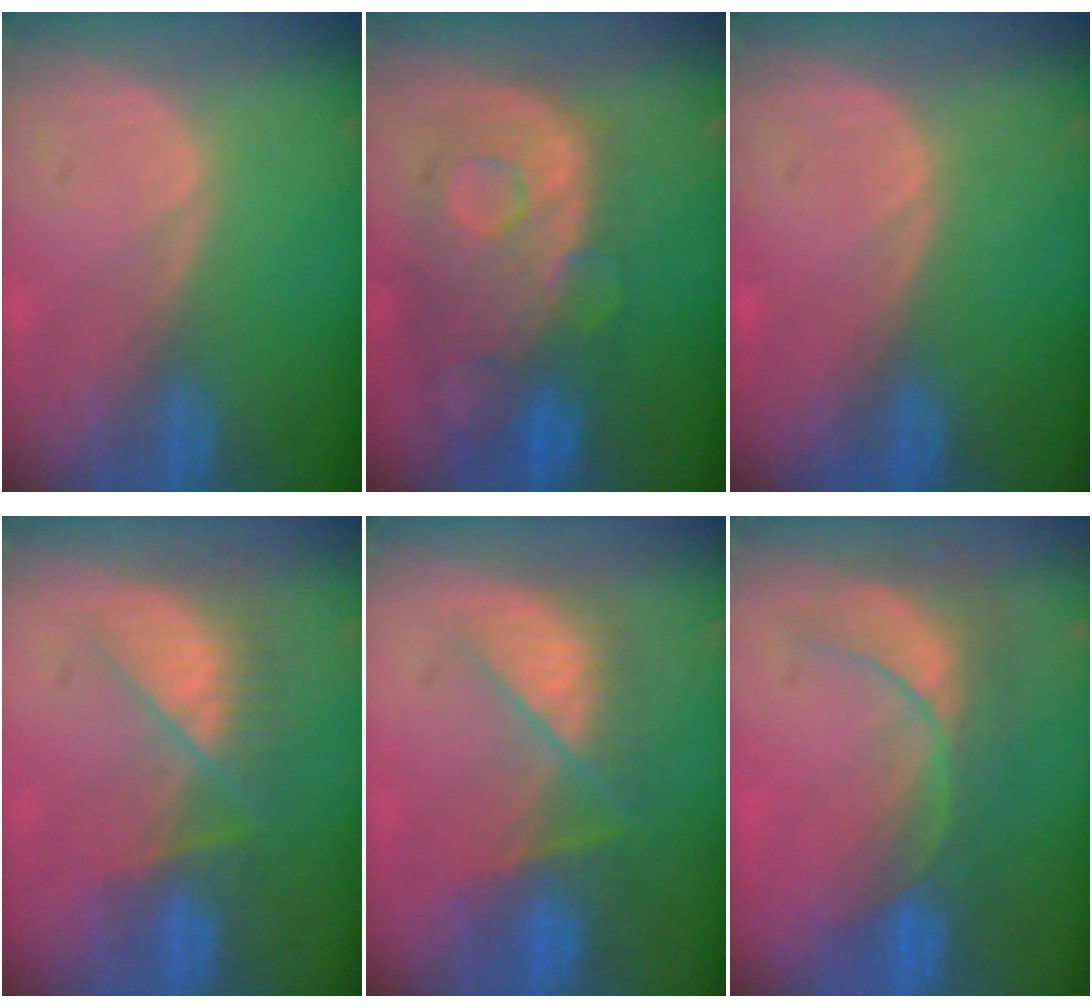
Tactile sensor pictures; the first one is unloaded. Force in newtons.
{"total": 11.3, "press": 9.8, "slide": 5.6}
{"total": 0.0}
{"total": 8.0, "press": 7.1, "slide": 3.6}
{"total": 7.6, "press": 7.3, "slide": 2.0}
{"total": 8.6, "press": 7.6, "slide": 4.0}